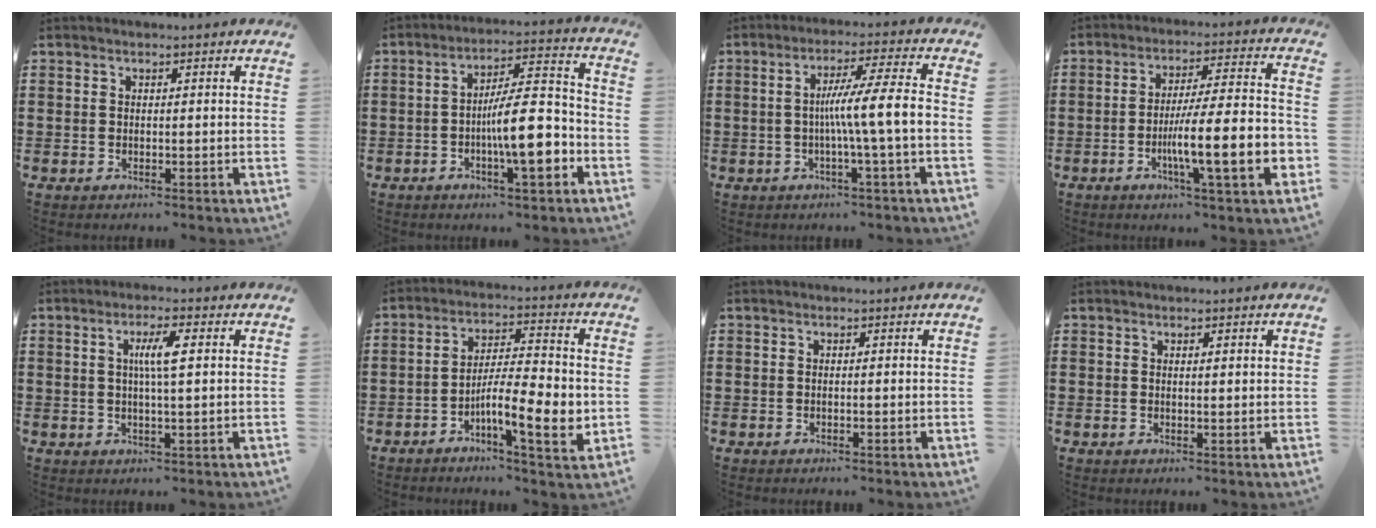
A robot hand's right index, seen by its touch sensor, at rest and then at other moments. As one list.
[{"total": 11.3, "force": [-3.2, 2.7, 10.5], "torque": [-0.170, -0.002, -0.061]}, {"total": 8.2, "force": [-1.3, -0.6, 8.1], "torque": [-0.142, -0.004, -0.030]}, {"total": 13.8, "force": [-4.3, 2.2, 12.9], "torque": [-0.217, -0.012, -0.080]}, {"total": 4.3, "force": [0.8, 0.4, 4.2], "torque": [-0.083, 0.002, 0.009]}, {"total": 10.4, "force": [-3.0, 2.3, 9.6], "torque": [-0.168, 0.000, -0.052]}, {"total": 0.0}, {"total": 0.7, "force": [0.5, 0.1, 0.5], "torque": [-0.011, 0.000, 0.010]}]